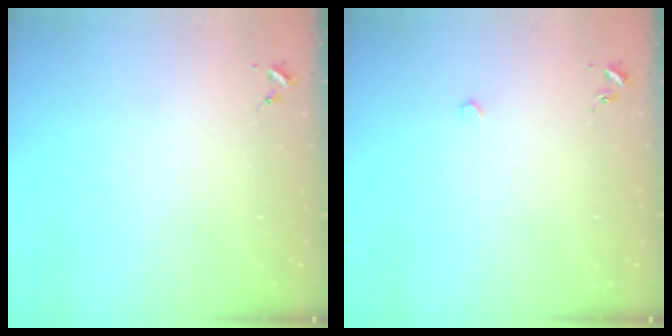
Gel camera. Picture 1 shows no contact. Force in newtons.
{"total": 3.0, "press": 2.9, "slide": 0.4}